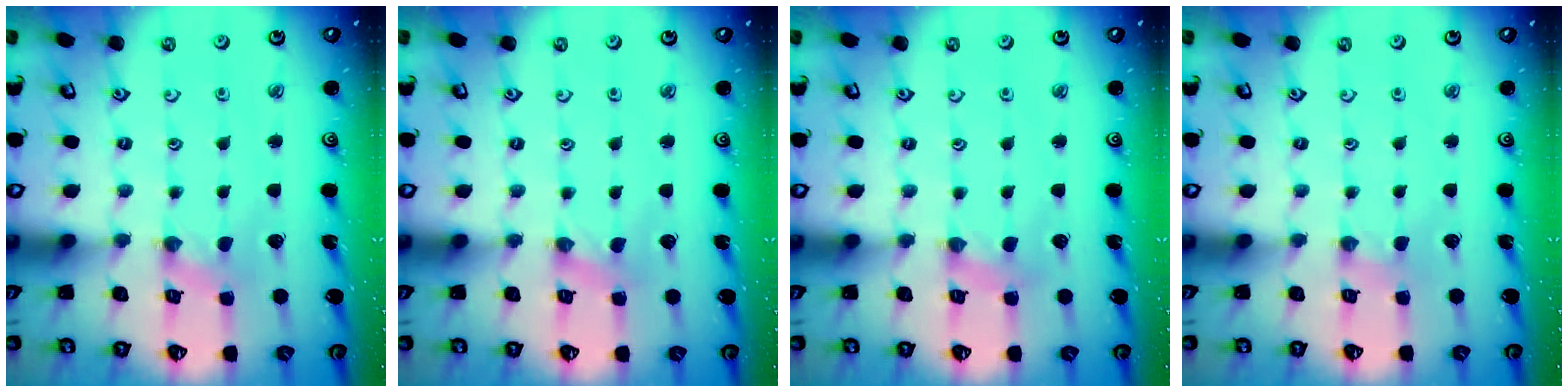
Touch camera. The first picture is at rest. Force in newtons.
{"total": 0.5, "press": 0.5, "slide": 0.1}
{"total": 2.2, "press": 2.2, "slide": 0.4}
{"total": 0.0}